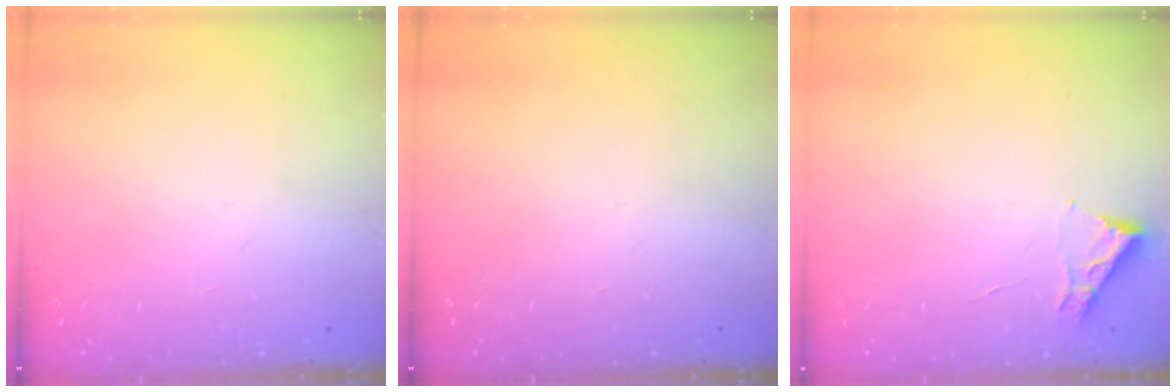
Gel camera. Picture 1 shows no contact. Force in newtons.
{"total": 0.0}
{"total": 3.3, "press": 3.3, "slide": 0.5}